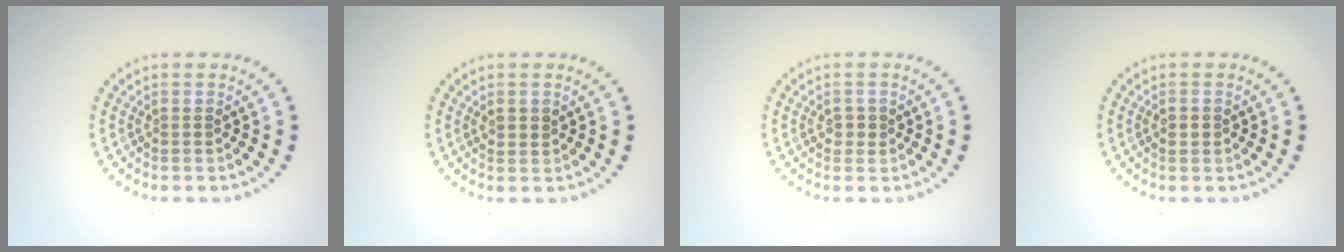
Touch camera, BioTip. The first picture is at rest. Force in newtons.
{"total": 1.1, "press": 1.0, "slide": 0.5}
{"total": 1.2, "press": 1.1, "slide": 0.3}
{"total": 1.1, "press": 1.1, "slide": 0.1}